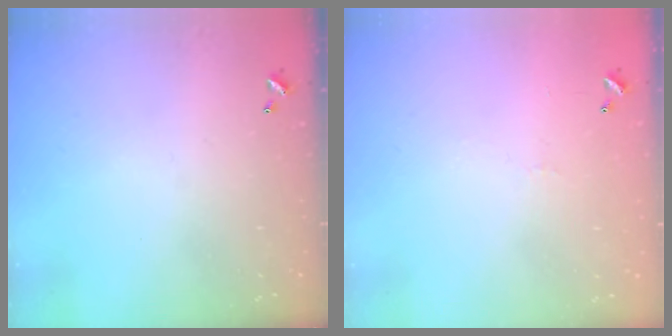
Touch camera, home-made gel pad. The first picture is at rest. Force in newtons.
{"total": 6.5, "press": 6.4, "slide": 0.7}